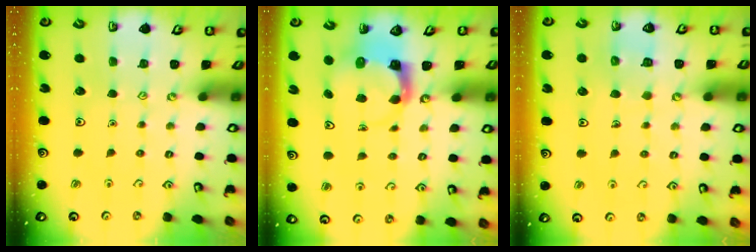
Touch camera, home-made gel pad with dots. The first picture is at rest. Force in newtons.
{"total": 3.8, "press": 3.7, "slide": 0.5}
{"total": 6.1, "press": 6.1, "slide": 0.5}